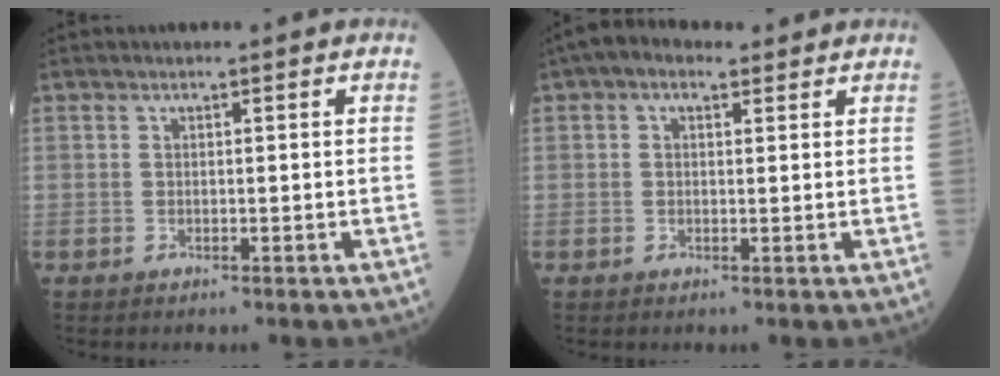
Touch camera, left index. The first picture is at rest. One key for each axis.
{"total": 3.9, "fx": 2.3, "fy": 2.2, "fz": 2.2, "tx": -0.045, "ty": 0.033, "tz": 0.038}